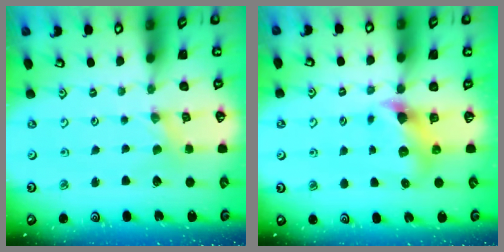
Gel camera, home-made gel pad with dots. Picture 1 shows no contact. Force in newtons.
{"total": 6.0, "press": 6.0, "slide": 0.6}